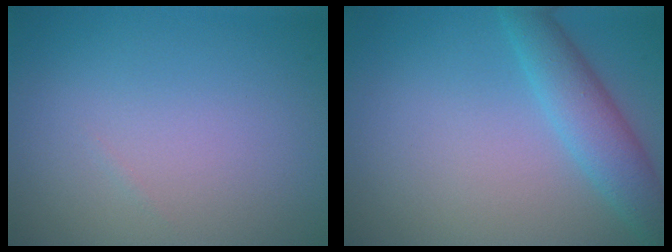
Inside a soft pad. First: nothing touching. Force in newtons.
{"total": 3.7, "press": 3.7, "slide": 0.0}